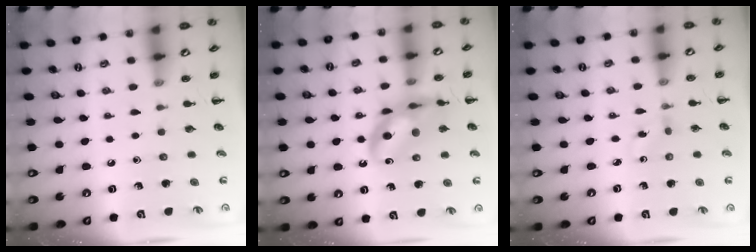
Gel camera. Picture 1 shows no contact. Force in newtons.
{"total": 13.3, "press": 13.0, "slide": 2.6}
{"total": 1.3, "press": 1.1, "slide": 0.7}